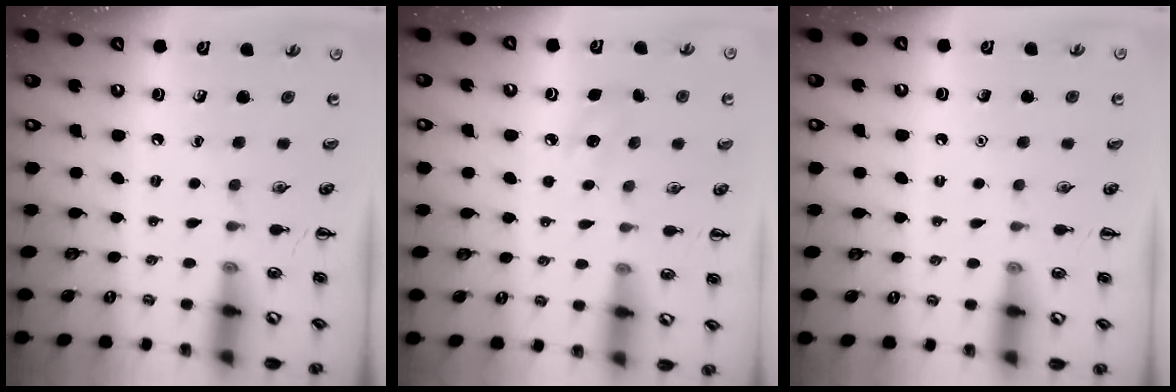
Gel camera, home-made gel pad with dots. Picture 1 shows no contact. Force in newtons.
{"total": 6.5, "press": 6.3, "slide": 1.7}
{"total": 1.6, "press": 1.6, "slide": 0.1}